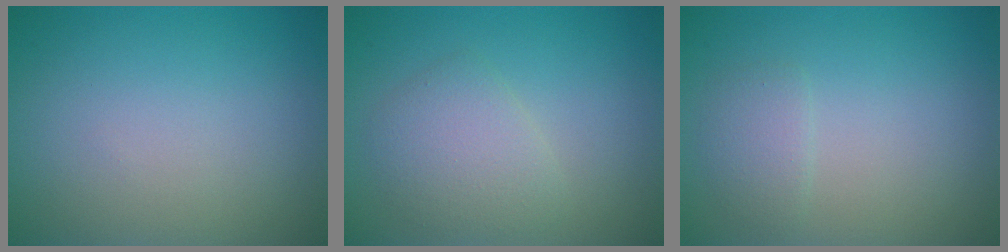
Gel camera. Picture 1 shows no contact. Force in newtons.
{"total": 2.9, "press": 2.9, "slide": 0.0}
{"total": 1.5, "press": 1.5, "slide": 0.0}